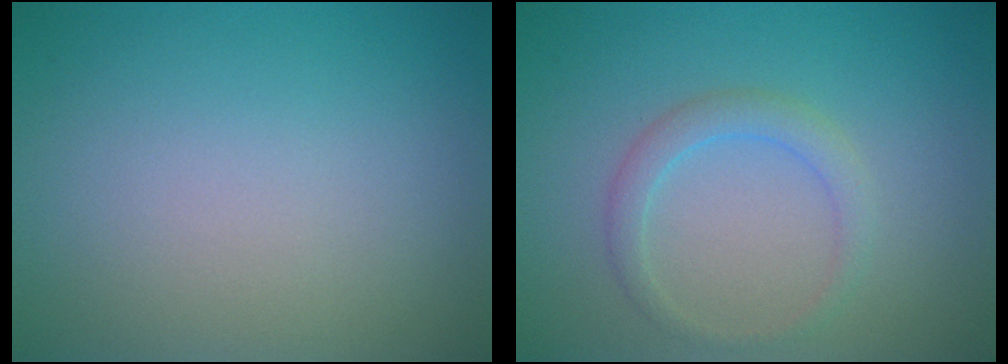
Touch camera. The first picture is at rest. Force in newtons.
{"total": 1.9, "press": 1.9, "slide": 0.1}